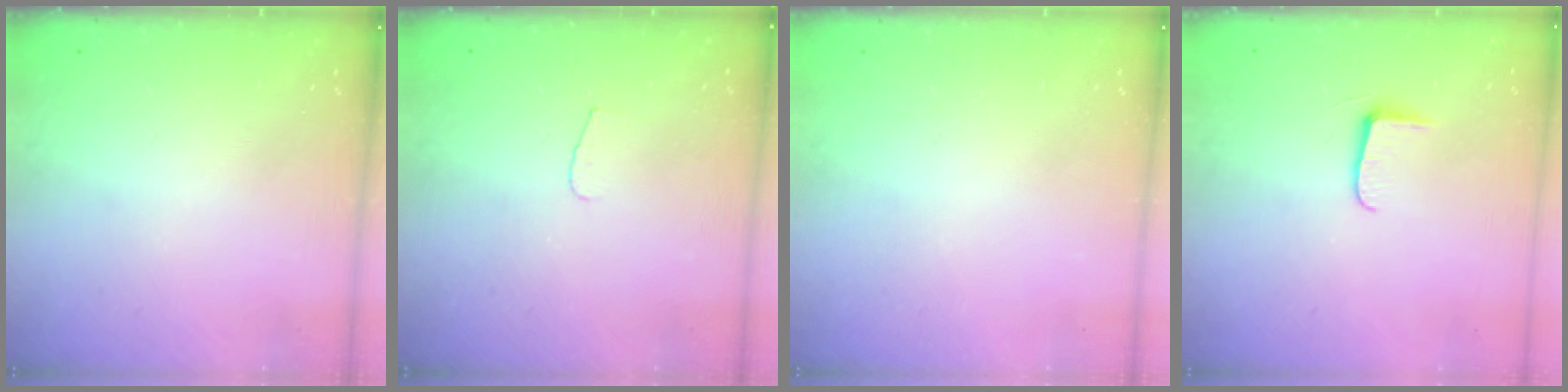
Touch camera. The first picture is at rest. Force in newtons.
{"total": 3.4, "press": 3.4, "slide": 0.3}
{"total": 0.0}
{"total": 5.8, "press": 5.8, "slide": 0.9}